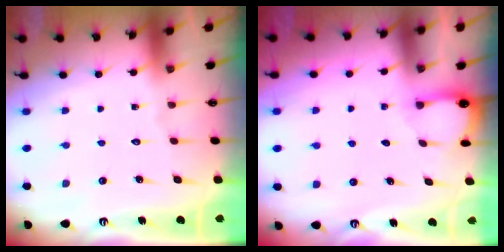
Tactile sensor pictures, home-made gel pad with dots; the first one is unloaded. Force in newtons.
{"total": 2.0, "press": 2.0, "slide": 0.2}